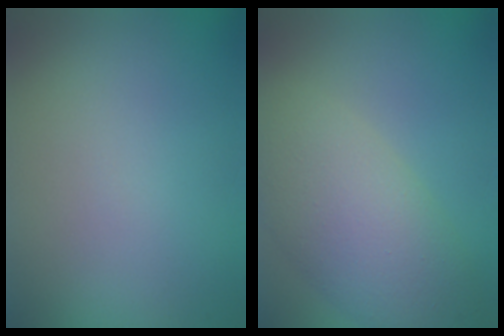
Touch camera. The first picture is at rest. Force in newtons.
{"total": 7.5, "press": 7.4, "slide": 0.6}